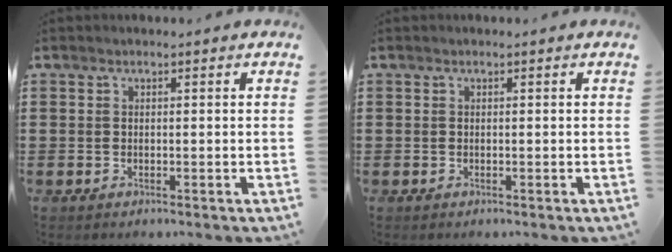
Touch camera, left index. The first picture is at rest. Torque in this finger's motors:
{"motor_torque": [-0.03, -0.02, 0.00, 0.00]}